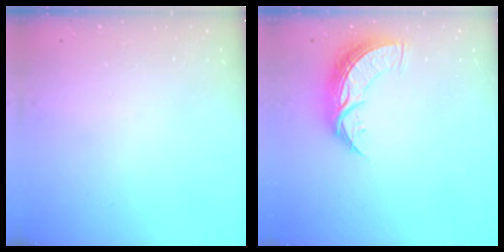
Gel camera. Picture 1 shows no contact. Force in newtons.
{"total": 9.5, "press": 9.5, "slide": 0.8}